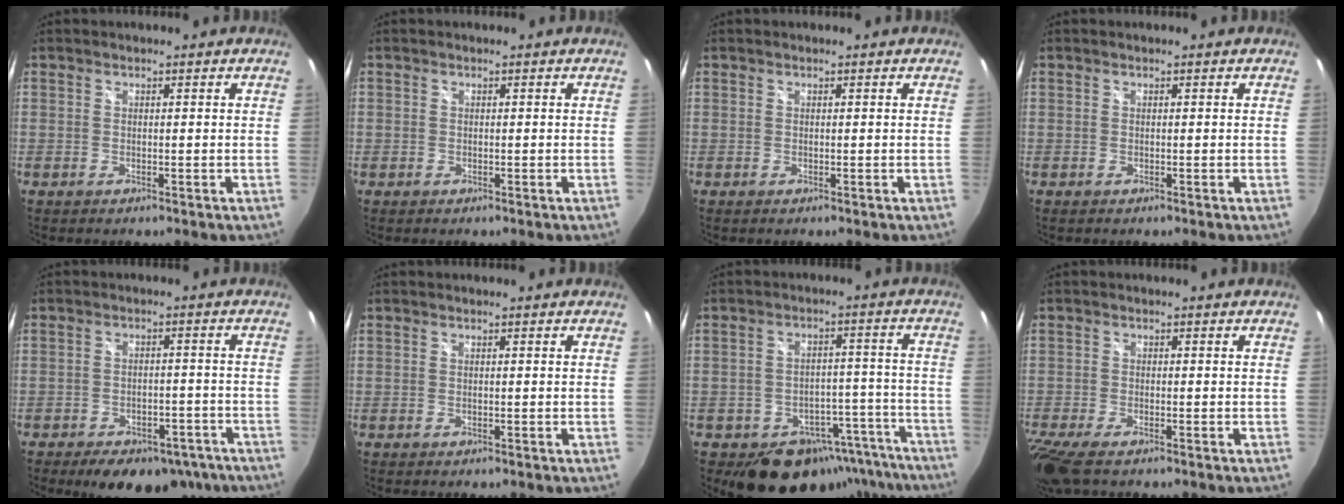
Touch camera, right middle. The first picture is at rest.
{"total": 0.8, "force": [-0.3, 0.7, -0.1], "torque": [-0.002, 0.003, -0.005]}
{"total": 0.0}
{"total": 0.0}
{"total": 14.2, "force": [-10.5, 7.1, 6.5], "torque": [-0.126, 0.008, -0.122]}
{"total": 0.0}
{"total": 15.2, "force": [-11.4, 9.0, 4.2], "torque": [-0.068, 0.050, -0.118]}
{"total": 7.5, "force": [-5.3, 2.2, 4.8], "torque": [-0.117, -0.038, -0.103]}